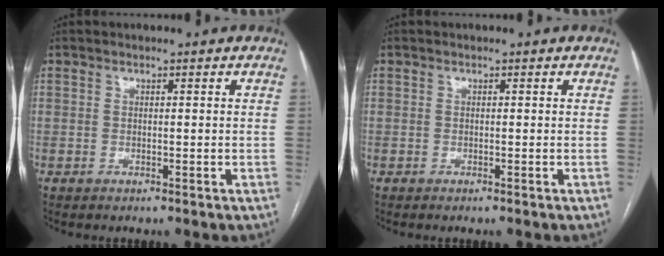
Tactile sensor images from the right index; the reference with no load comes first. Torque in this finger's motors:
{"motor_torque": [0.11, 0.07, -0.03, 0.00]}